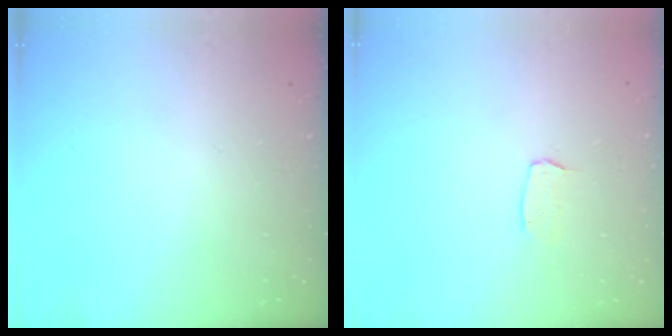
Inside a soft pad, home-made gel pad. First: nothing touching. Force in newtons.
{"total": 2.9, "press": 2.9, "slide": 0.2}